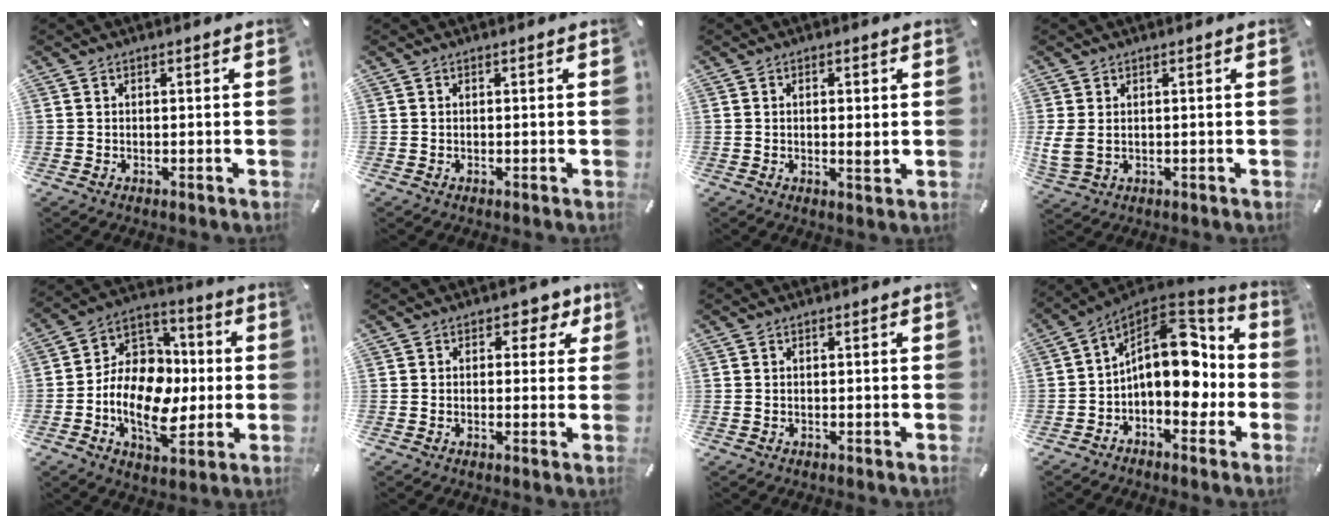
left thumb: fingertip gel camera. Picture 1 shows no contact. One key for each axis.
{"total": 0.0}
{"total": 2.8, "fx": 0.1, "fy": 0.9, "fz": 2.6, "tx": -0.033, "ty": -0.007, "tz": -0.002}
{"total": 3.9, "fx": 0.9, "fy": 2.5, "fz": 2.8, "tx": -0.067, "ty": -0.001, "tz": 0.016}
{"total": 17.2, "fx": -2.9, "fy": 12.8, "fz": 11.2, "tx": -0.209, "ty": 0.009, "tz": -0.050}
{"total": 4.0, "fx": 1.4, "fy": 2.9, "fz": 2.3, "tx": -0.011, "ty": -0.005, "tz": 0.016}
{"total": 0.0}
{"total": 17.0, "fx": 0.6, "fy": 10.6, "fz": 13.3, "tx": -0.190, "ty": -0.009, "tz": 0.008}